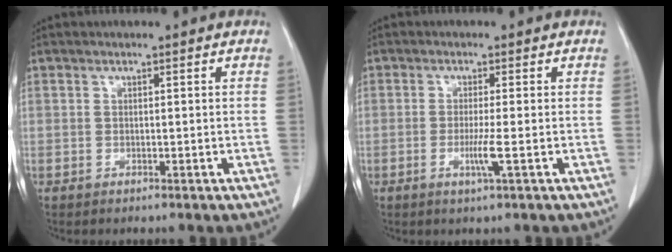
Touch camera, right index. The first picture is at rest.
{"total": 3.5, "force": [-1.1, -0.2, 3.4], "torque": [-0.068, -0.007, -0.020]}